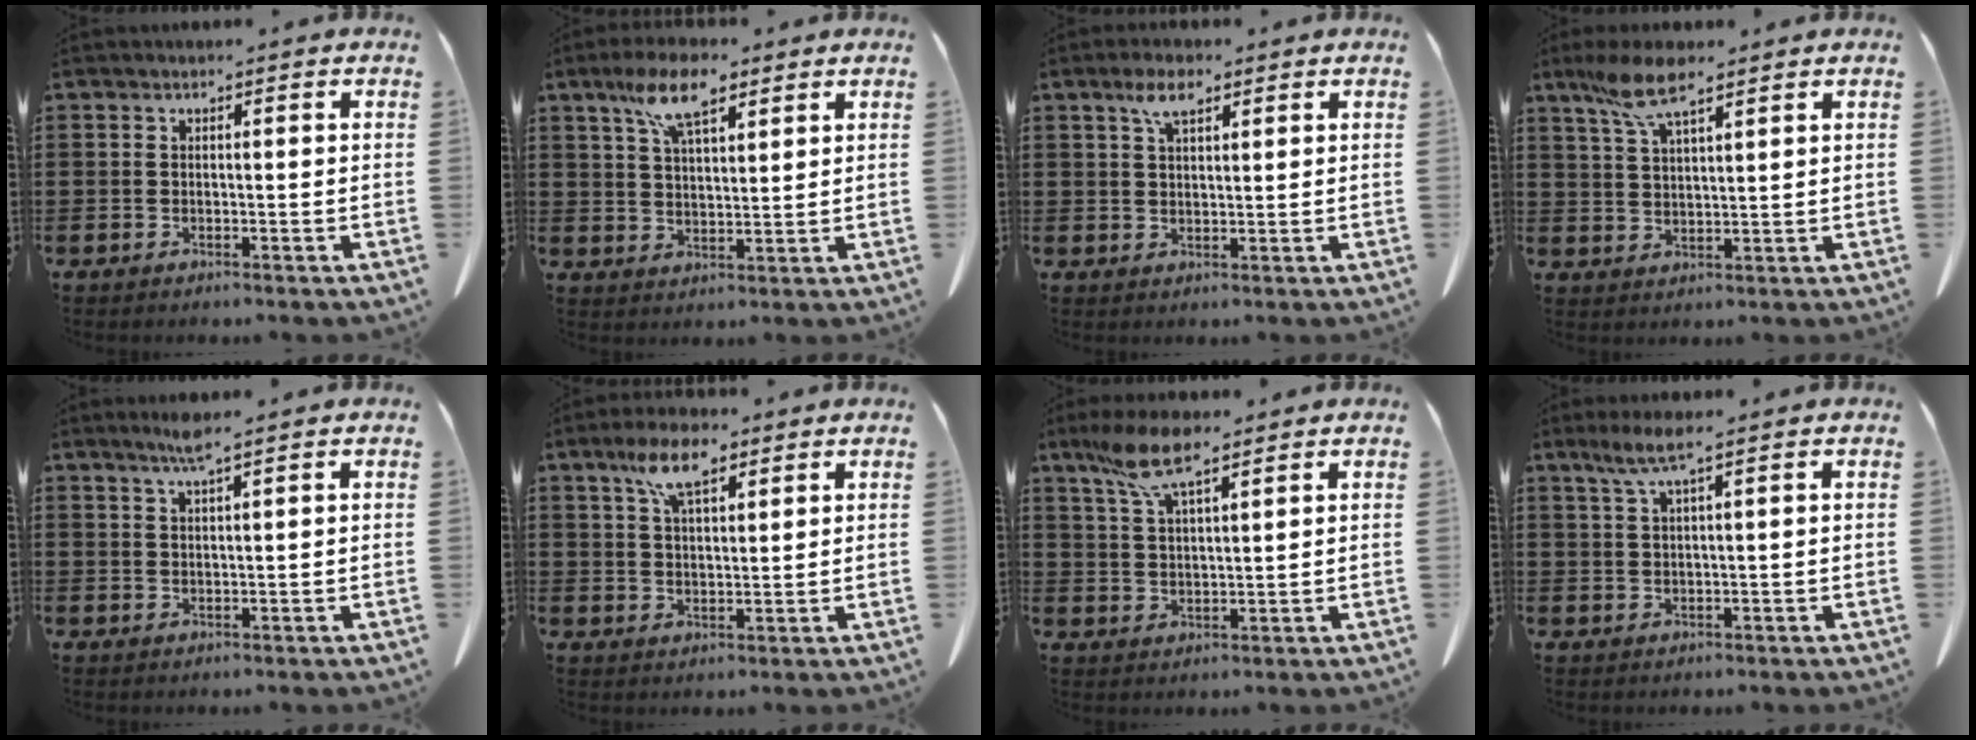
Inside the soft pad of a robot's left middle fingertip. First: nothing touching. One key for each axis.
{"total": 8.7, "fx": 5.6, "fy": 3.0, "fz": 6.0, "tx": -0.131, "ty": 0.001, "tz": 0.101}
{"total": 4.4, "fx": 2.6, "fy": 1.6, "fz": 3.1, "tx": -0.069, "ty": 0.006, "tz": 0.046}
{"total": 7.0, "fx": 4.7, "fy": 1.6, "fz": 4.9, "tx": -0.108, "ty": -0.002, "tz": 0.085}
{"total": 3.0, "fx": 2.3, "fy": 0.0, "fz": 2.0, "tx": -0.043, "ty": 0.000, "tz": 0.041}
{"total": 7.5, "fx": 4.6, "fy": 2.7, "fz": 5.3, "tx": -0.115, "ty": 0.003, "tz": 0.083}
{"total": 7.8, "fx": 5.2, "fy": 1.9, "fz": 5.5, "tx": -0.119, "ty": -0.003, "tz": 0.095}
{"total": 4.1, "fx": 2.4, "fy": 0.1, "fz": 3.4, "tx": -0.071, "ty": -0.001, "tz": 0.043}